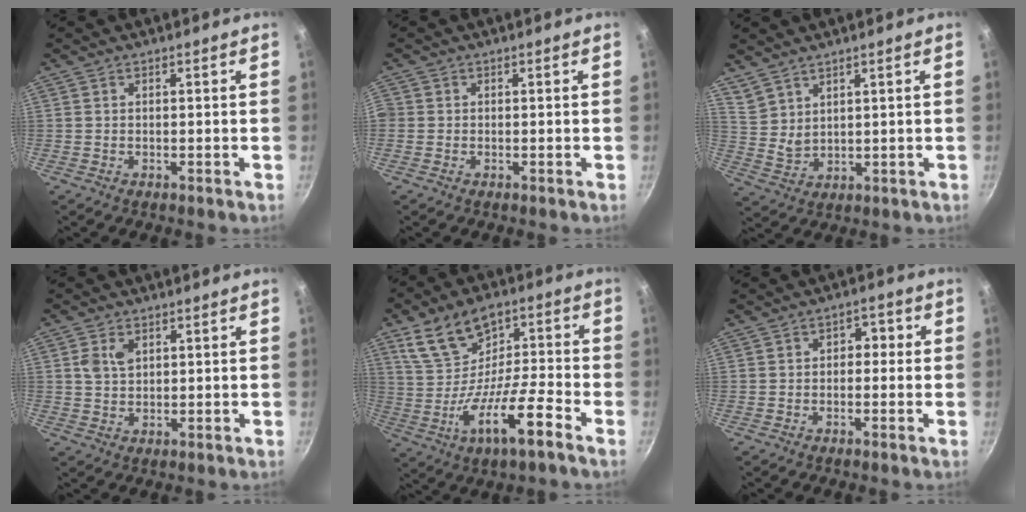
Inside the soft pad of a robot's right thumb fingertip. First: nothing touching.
{"total": 0.9, "force": [-0.2, 0.9, 0.3], "torque": [-0.005, 0.001, -0.007]}
{"total": 4.9, "force": [4.0, 2.2, 1.8], "torque": [-0.027, -0.024, 0.093]}
{"total": 4.0, "force": [1.3, 2.7, 2.6], "torque": [-0.042, -0.002, 0.025]}
{"total": 13.6, "force": [-2.8, 6.3, 11.8], "torque": [-0.174, 0.023, -0.054]}
{"total": 3.1, "force": [-0.2, 2.4, 2.0], "torque": [0.000, 0.009, -0.010]}